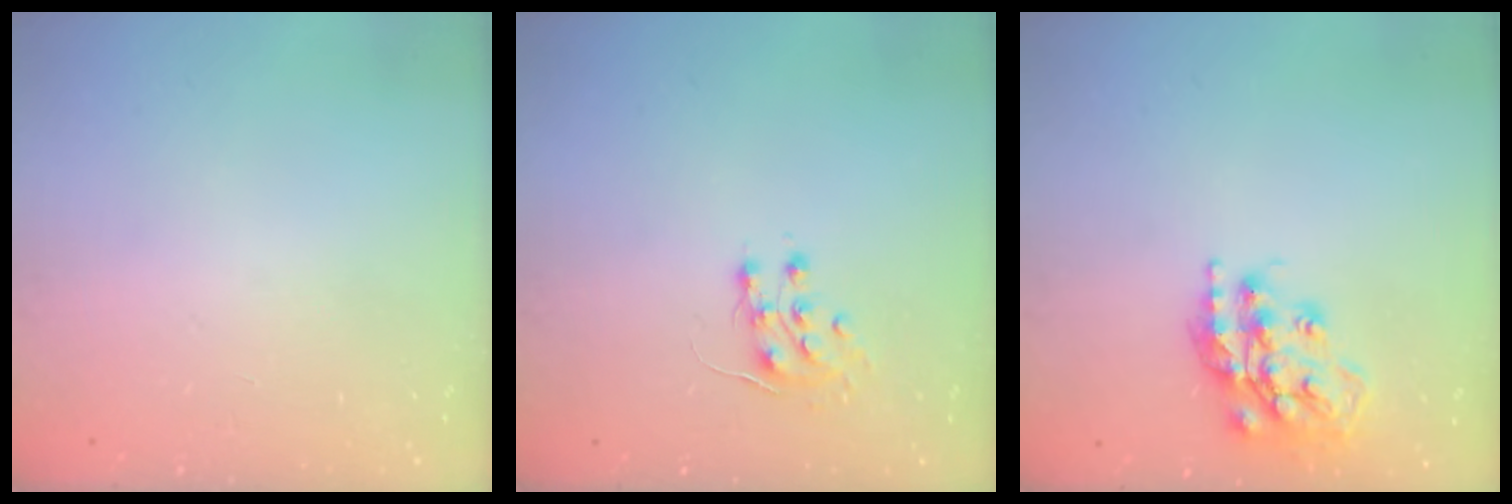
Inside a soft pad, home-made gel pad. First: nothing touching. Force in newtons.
{"total": 7.4, "press": 7.4, "slide": 0.7}
{"total": 16.2, "press": 16.1, "slide": 1.2}